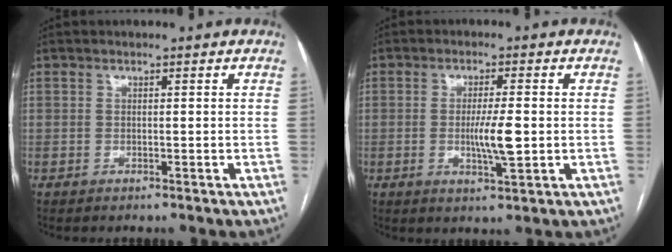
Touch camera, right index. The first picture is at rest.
{"total": 5.4, "force": [-0.5, 0.5, 5.4], "torque": [-0.100, -0.009, -0.009]}